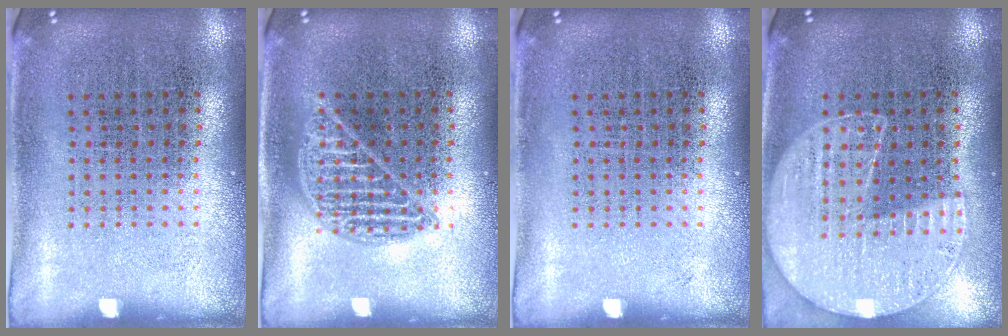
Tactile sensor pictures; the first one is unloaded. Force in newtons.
{"total": 1.0, "press": 1.0, "slide": 0.1}
{"total": 0.0}
{"total": 1.2, "press": 1.1, "slide": 0.2}